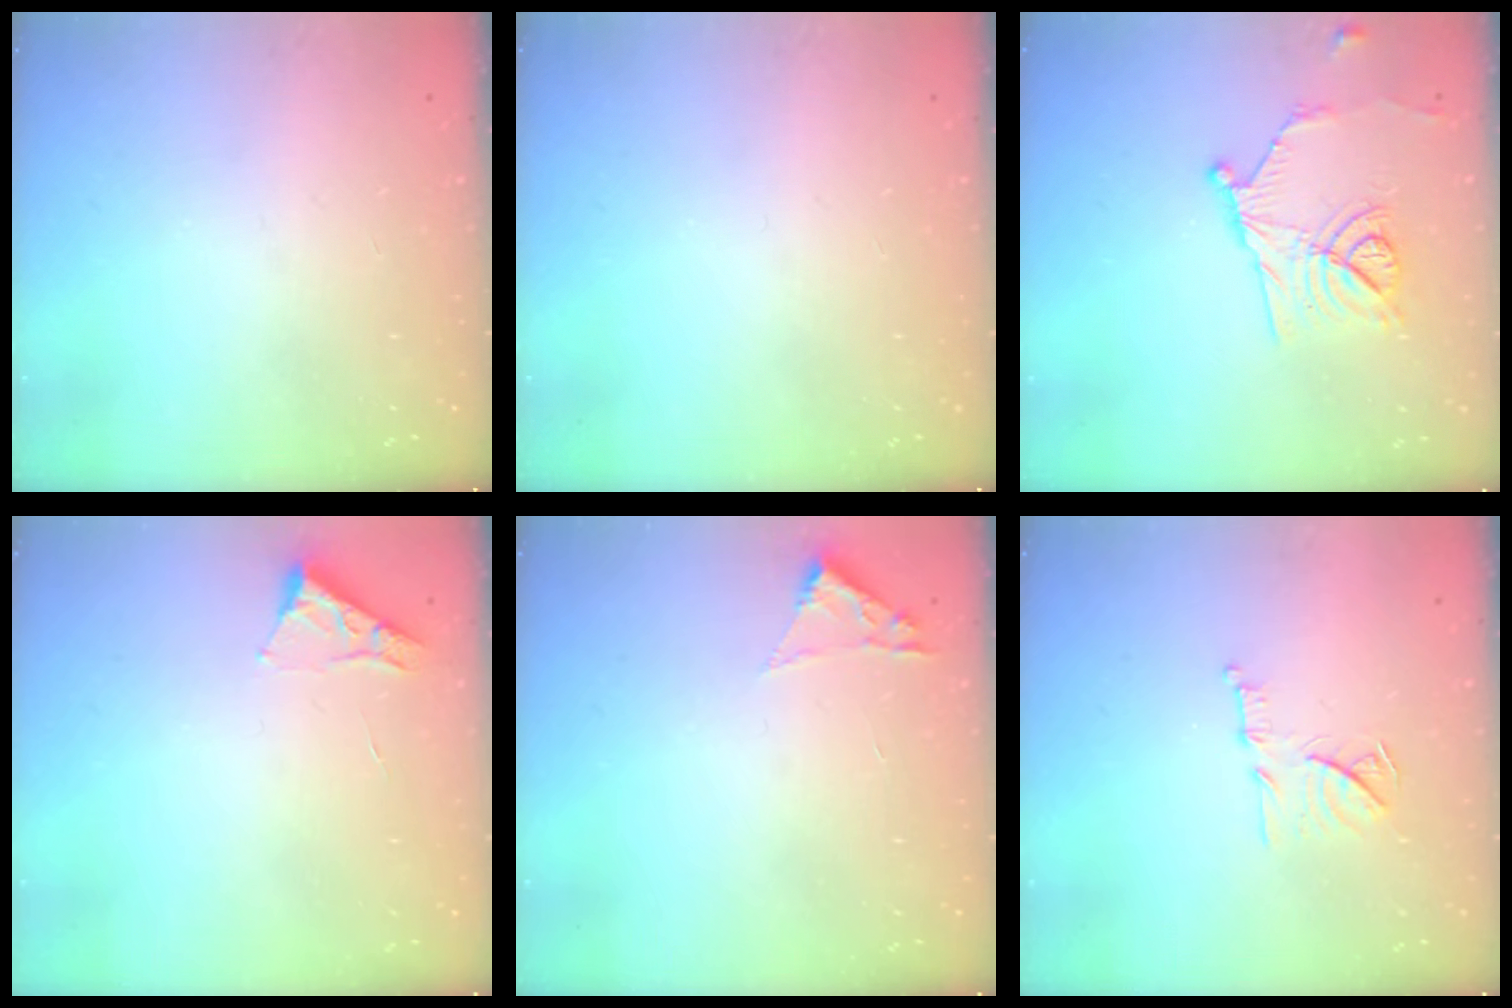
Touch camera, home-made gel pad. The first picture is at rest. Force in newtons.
{"total": 0.0}
{"total": 13.6, "press": 13.4, "slide": 2.4}
{"total": 3.4, "press": 3.3, "slide": 0.5}
{"total": 1.8, "press": 1.8, "slide": 0.2}
{"total": 11.8, "press": 11.8, "slide": 0.7}